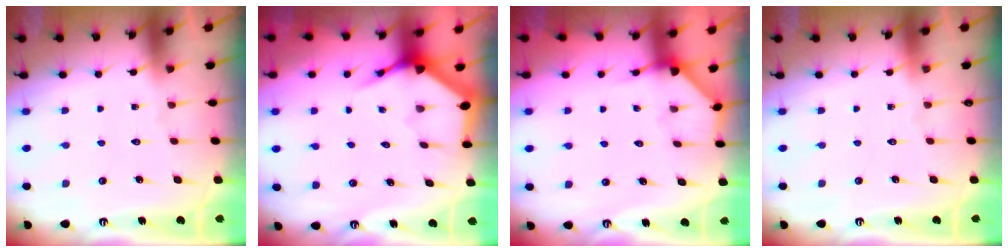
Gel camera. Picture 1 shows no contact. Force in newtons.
{"total": 3.7, "press": 3.7, "slide": 0.5}
{"total": 3.6, "press": 3.5, "slide": 0.6}
{"total": 0.0}